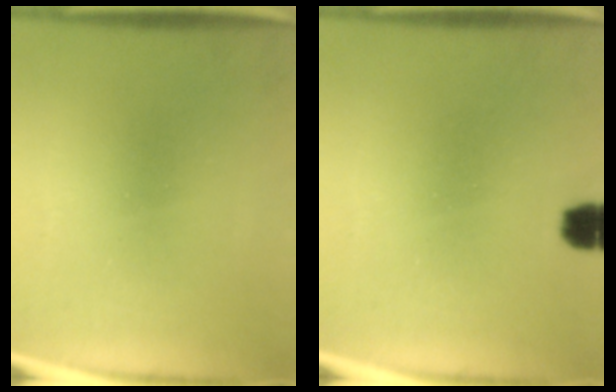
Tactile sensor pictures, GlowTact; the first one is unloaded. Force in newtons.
{"total": 3.5}